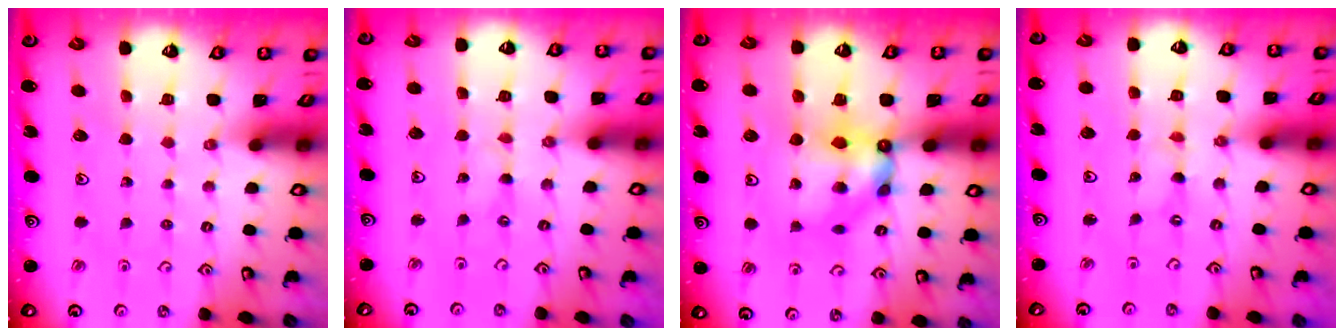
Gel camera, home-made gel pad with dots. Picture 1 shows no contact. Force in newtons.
{"total": 0.0}
{"total": 8.0, "press": 7.9, "slide": 0.5}
{"total": 0.0}